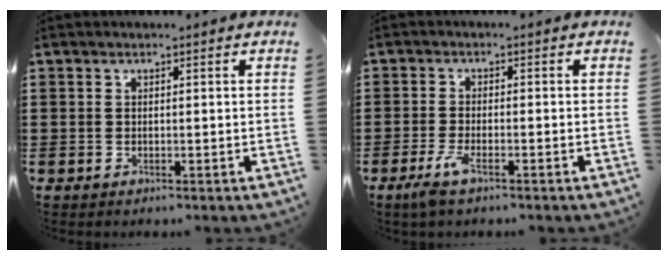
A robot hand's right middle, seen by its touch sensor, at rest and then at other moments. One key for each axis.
{"total": 3.3, "fx": -1.7, "fy": 0.6, "fz": 2.7, "tx": -0.065, "ty": -0.007, "tz": -0.036}